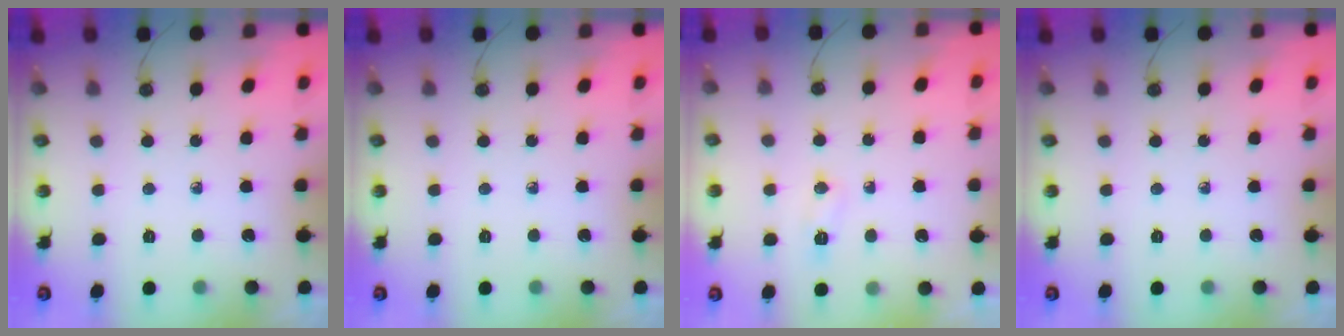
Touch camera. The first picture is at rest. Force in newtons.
{"total": 0.0}
{"total": 10.7, "press": 5.4, "slide": 9.2}
{"total": 0.0}